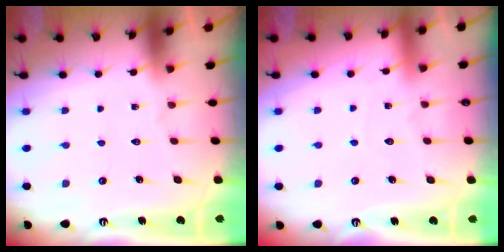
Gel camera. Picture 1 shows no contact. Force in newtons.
{"total": 2.4, "press": 2.4, "slide": 0.2}